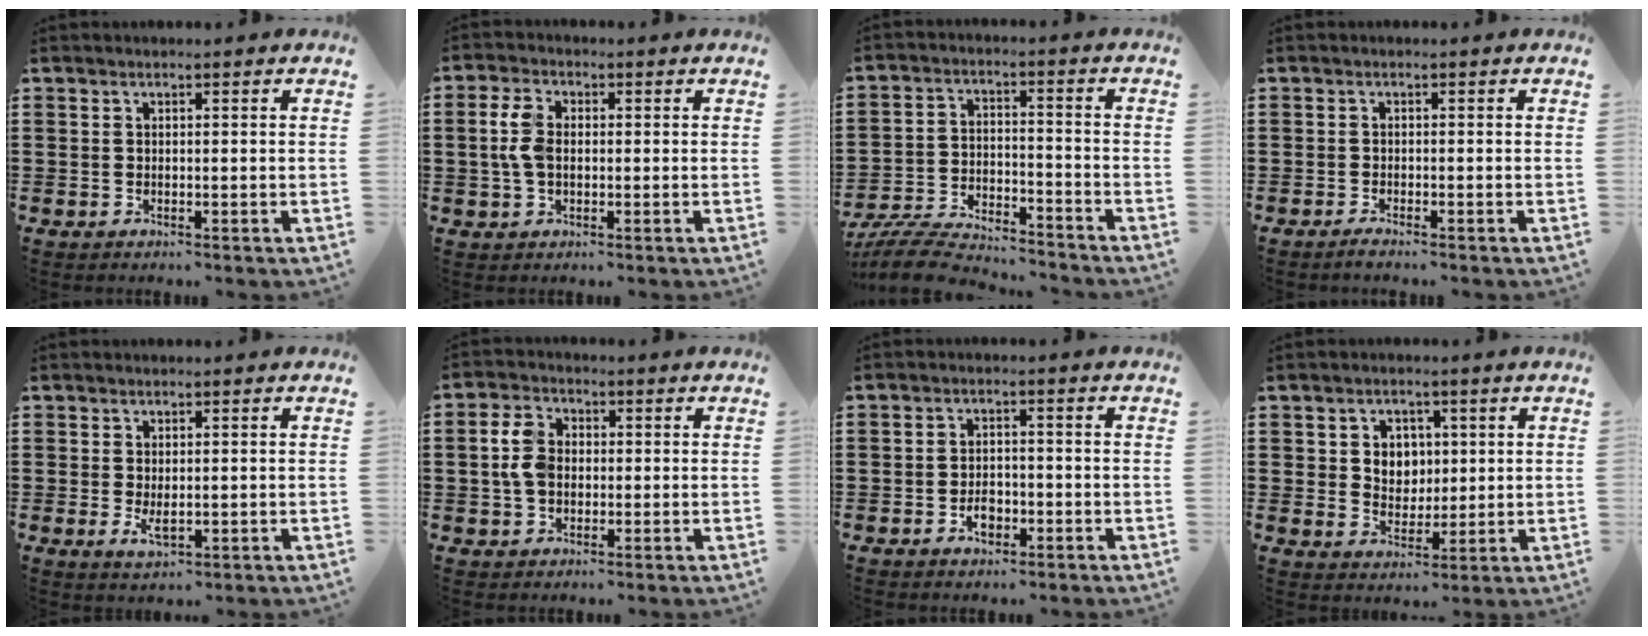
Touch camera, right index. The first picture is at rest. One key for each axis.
{"total": 4.9, "fx": 0.1, "fy": 3.0, "fz": 3.8, "tx": -0.101, "ty": 0.003, "tz": -0.006}
{"total": 7.3, "fx": -7.0, "fy": 0.9, "fz": 1.7, "tx": -0.039, "ty": 0.009, "tz": -0.137}
{"total": 1.0, "fx": -0.9, "fy": -0.1, "fz": 0.3, "tx": -0.008, "ty": -0.005, "tz": -0.016}
{"total": 2.4, "fx": -0.2, "fy": 1.0, "fz": 2.2, "tx": -0.041, "ty": -0.001, "tz": -0.003}
{"total": 5.4, "fx": 0.0, "fy": 3.9, "fz": 3.8, "tx": -0.101, "ty": 0.007, "tz": -0.008}
{"total": 3.0, "fx": -1.4, "fy": 1.7, "fz": 2.1, "tx": -0.031, "ty": -0.004, "tz": -0.027}
{"total": 4.4, "fx": 1.2, "fy": 4.0, "fz": 1.3, "tx": -0.037, "ty": 0.011, "tz": 0.017}